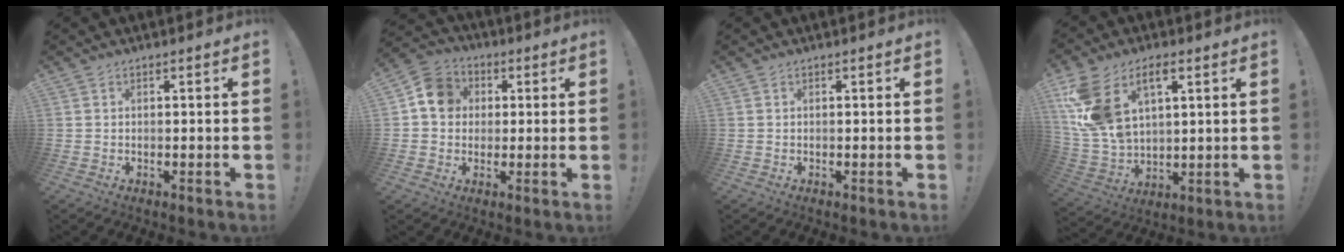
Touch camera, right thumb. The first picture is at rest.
{"total": 9.9, "force": [1.7, 8.7, 4.3], "torque": [-0.058, 0.012, 0.037]}
{"total": 0.0}
{"total": 15.4, "force": [7.0, 9.4, 9.9], "torque": [-0.220, -0.029, 0.133]}